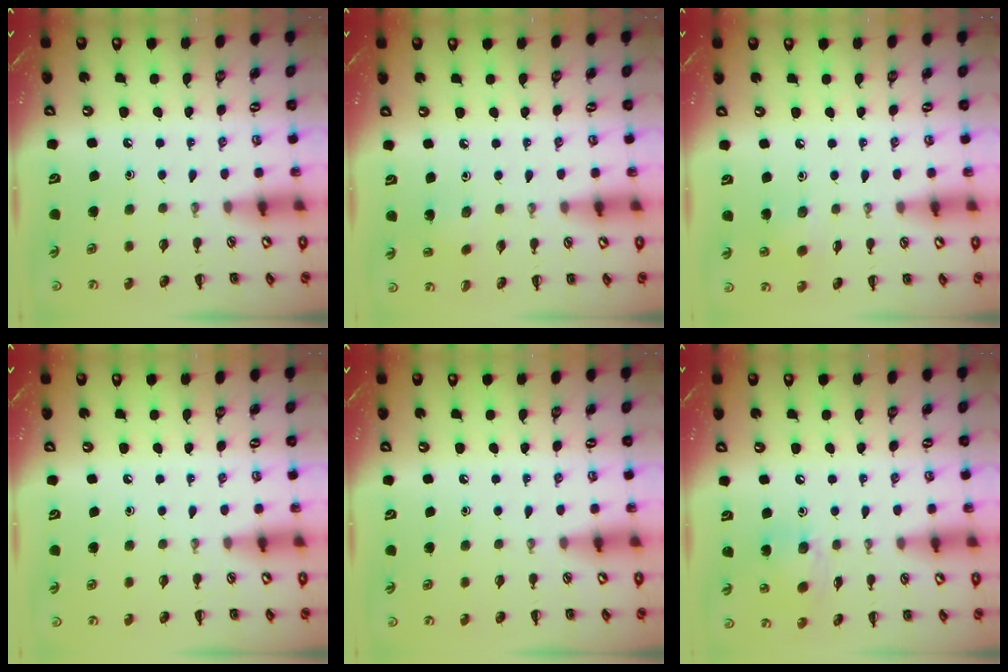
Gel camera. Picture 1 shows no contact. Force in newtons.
{"total": 2.4, "press": 2.3, "slide": 0.6}
{"total": 2.8, "press": 2.8, "slide": 0.7}
{"total": 0.0}
{"total": 0.0}
{"total": 8.5, "press": 8.5, "slide": 0.8}